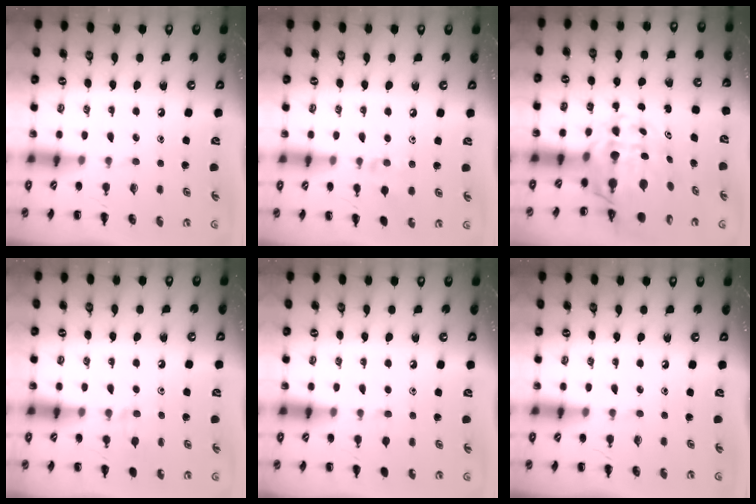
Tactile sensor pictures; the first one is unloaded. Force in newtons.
{"total": 7.5, "press": 7.3, "slide": 1.8}
{"total": 9.1, "press": 8.7, "slide": 2.7}
{"total": 6.6, "press": 6.3, "slide": 2.1}
{"total": 3.2, "press": 2.9, "slide": 1.3}
{"total": 0.0}